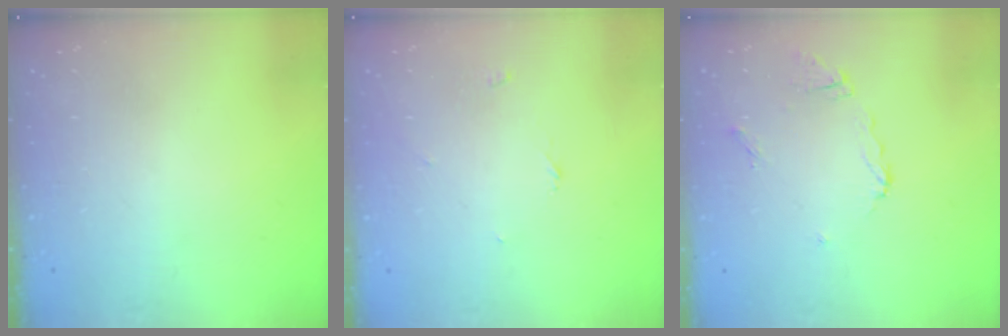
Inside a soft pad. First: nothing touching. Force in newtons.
{"total": 2.5, "press": 2.5, "slide": 0.3}
{"total": 6.8, "press": 6.7, "slide": 0.5}